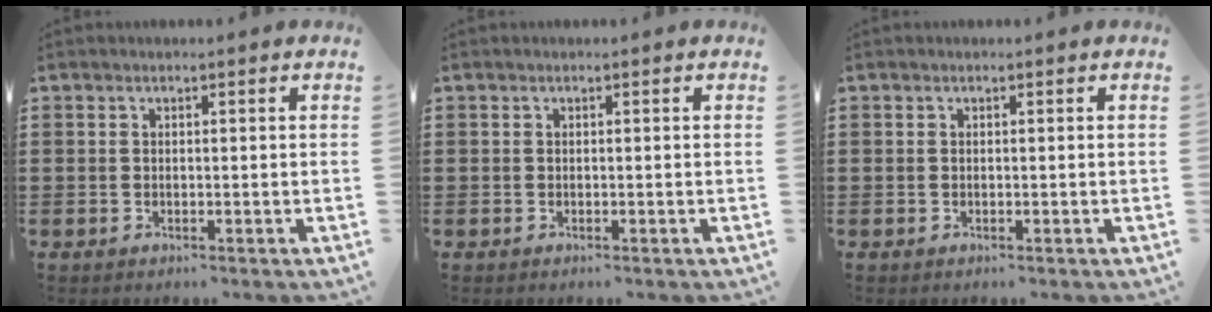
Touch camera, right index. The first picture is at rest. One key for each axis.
{"total": 0.0}
{"total": 0.0}